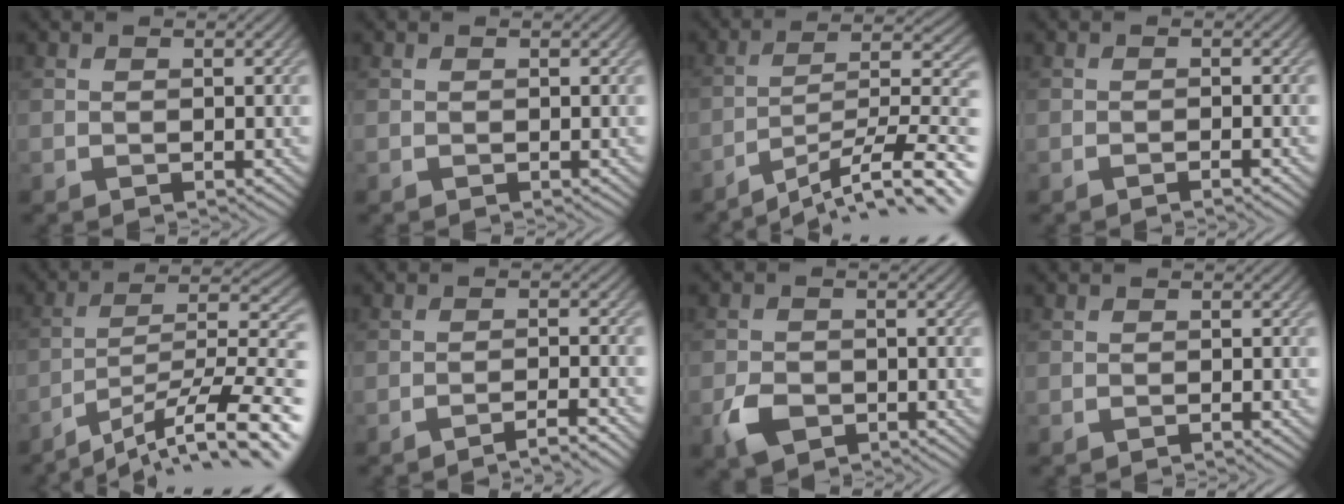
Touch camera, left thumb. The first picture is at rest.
{"total": 0.0}
{"total": 13.4, "force": [-9.4, 2.5, 9.3], "torque": [-0.139, 0.008, -0.156]}
{"total": 1.5, "force": [-1.0, 0.1, 1.1], "torque": [-0.016, 0.005, -0.022]}
{"total": 14.4, "force": [-9.2, 3.2, 10.6], "torque": [-0.165, 0.008, -0.151]}
{"total": 3.7, "force": [-2.8, 0.3, 2.4], "torque": [-0.030, 0.012, -0.059]}
{"total": 3.8, "force": [-2.0, 2.5, 2.0], "torque": [-0.045, -0.008, -0.043]}
{"total": 0.6, "force": [-0.4, 0.0, 0.4], "torque": [-0.006, 0.001, -0.008]}